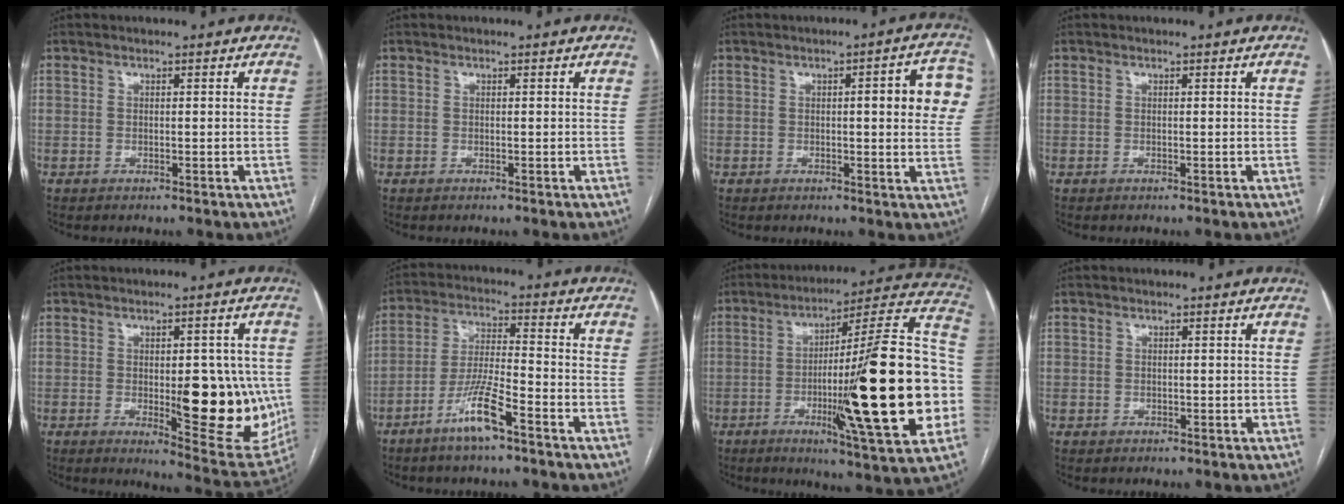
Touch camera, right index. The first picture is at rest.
{"total": 0.0}
{"total": 8.1, "force": [1.6, 1.6, 7.8], "torque": [-0.084, 0.014, 0.012]}
{"total": 0.0}
{"total": 14.6, "force": [-1.5, 5.0, 13.7], "torque": [-0.156, -0.008, -0.004]}
{"total": 8.5, "force": [-5.3, 0.8, 6.6], "torque": [-0.135, -0.005, -0.101]}
{"total": 29.5, "force": [-5.0, 1.7, 29.0], "torque": [-0.368, 0.002, -0.087]}
{"total": 0.9, "force": [-0.1, 0.9, 0.0], "torque": [0.006, 0.005, -0.003]}